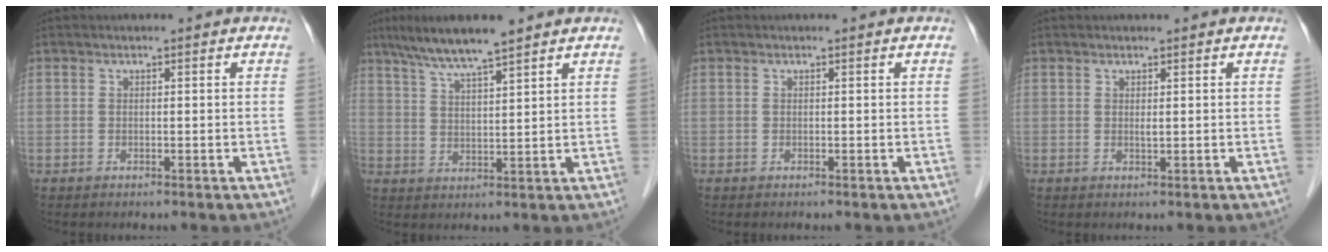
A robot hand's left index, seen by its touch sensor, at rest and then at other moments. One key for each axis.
{"total": 7.7, "fx": 6.2, "fy": 0.1, "fz": 4.7, "tx": -0.087, "ty": 0.015, "tz": 0.111}
{"total": 0.0}
{"total": 0.5, "fx": 0.2, "fy": 0.1, "fz": 0.5, "tx": -0.012, "ty": -0.002, "tz": 0.004}